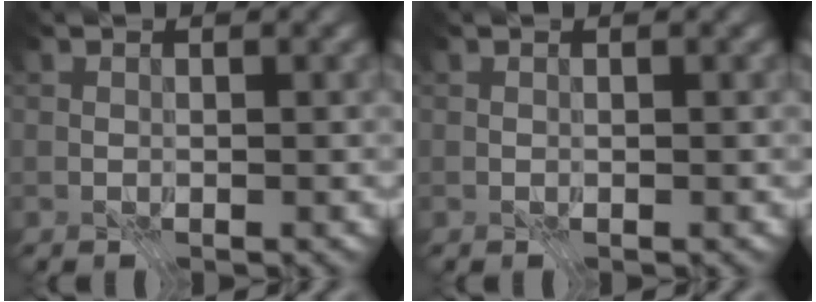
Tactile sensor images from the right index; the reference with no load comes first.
{"total": 0.0}